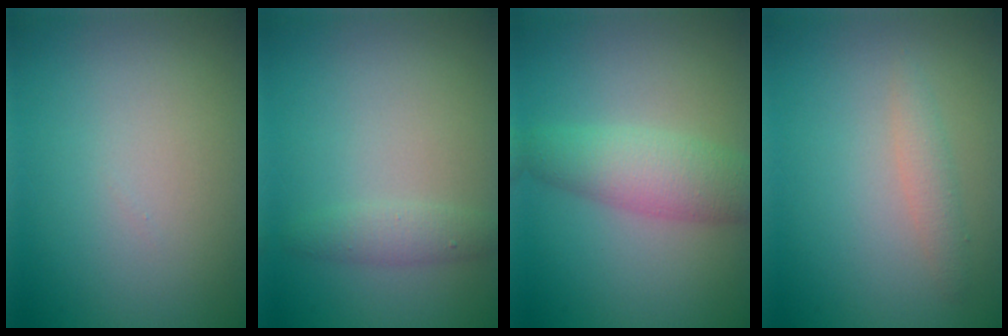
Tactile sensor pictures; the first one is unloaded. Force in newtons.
{"total": 1.6, "press": 1.6, "slide": 0.0}
{"total": 4.4, "press": 4.4, "slide": 0.1}
{"total": 1.4, "press": 1.4, "slide": 0.1}